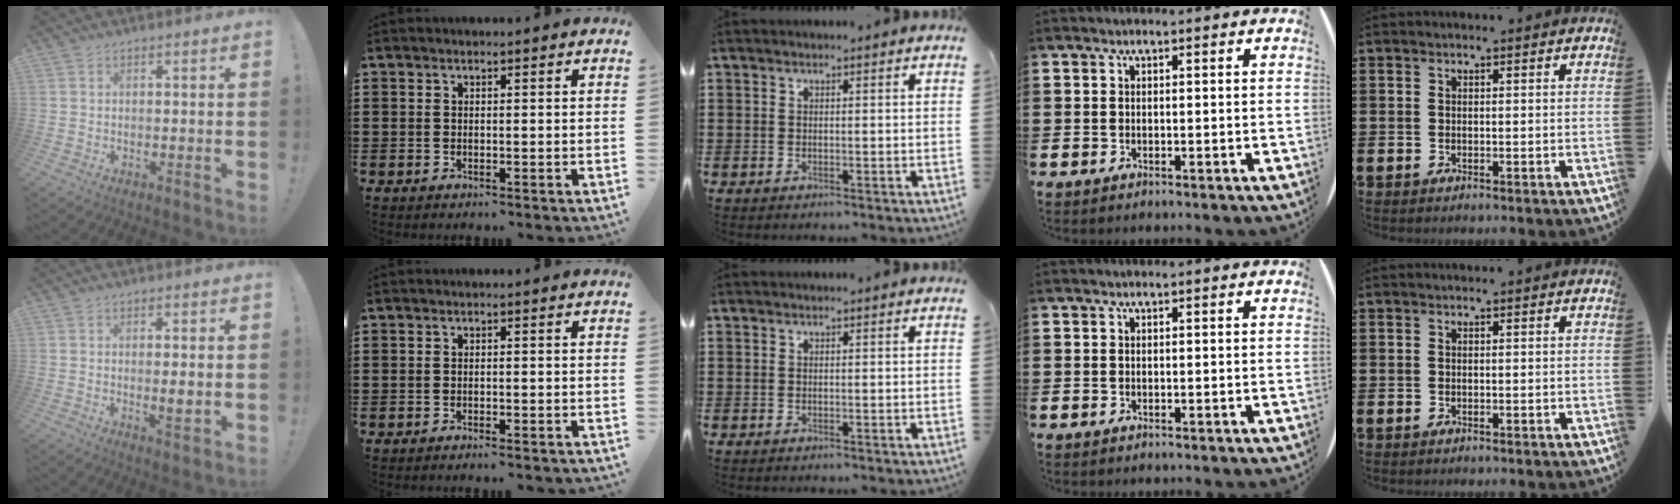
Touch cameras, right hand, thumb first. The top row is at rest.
{"thumb": {"total": 3.7, "force": [0.0, 0.6, 3.7], "torque": [-0.041, -0.012, -0.002]}, "index": {"total": 1.1, "force": [-1.0, -0.1, 0.2], "torque": [-0.005, 0.000, -0.020]}}